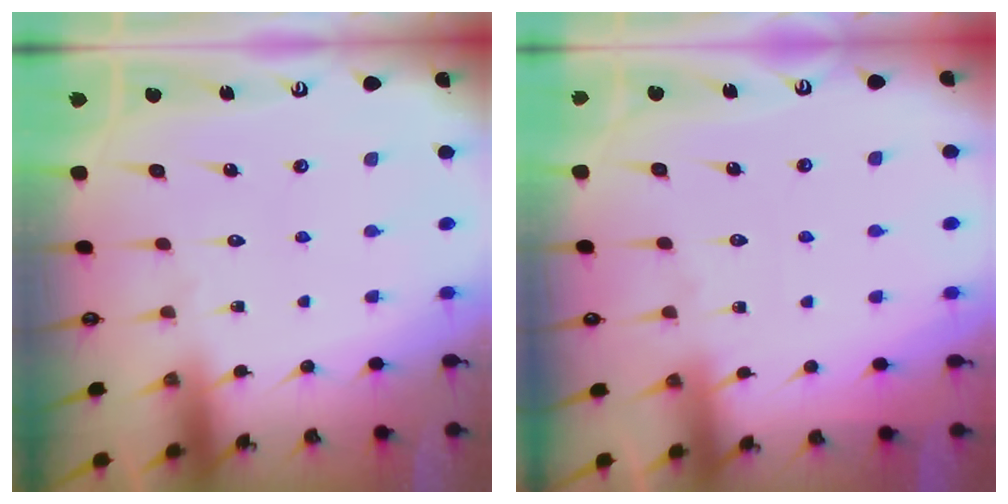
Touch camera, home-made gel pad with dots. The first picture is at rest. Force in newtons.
{"total": 3.3, "press": 3.3, "slide": 0.5}